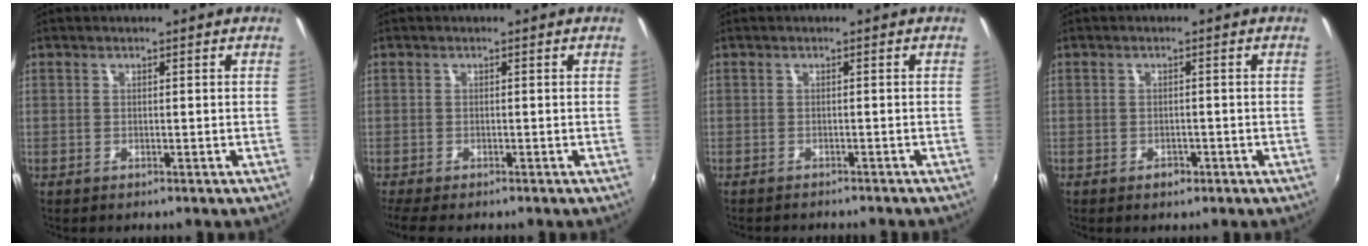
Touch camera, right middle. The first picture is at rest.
{"total": 4.3, "force": [-3.4, 0.9, 2.4], "torque": [-0.055, -0.025, -0.061]}
{"total": 4.3, "force": [-4.0, 0.8, 1.5], "torque": [-0.036, -0.014, -0.057]}
{"total": 1.9, "force": [-1.2, 1.2, 0.8], "torque": [-0.014, 0.000, -0.016]}